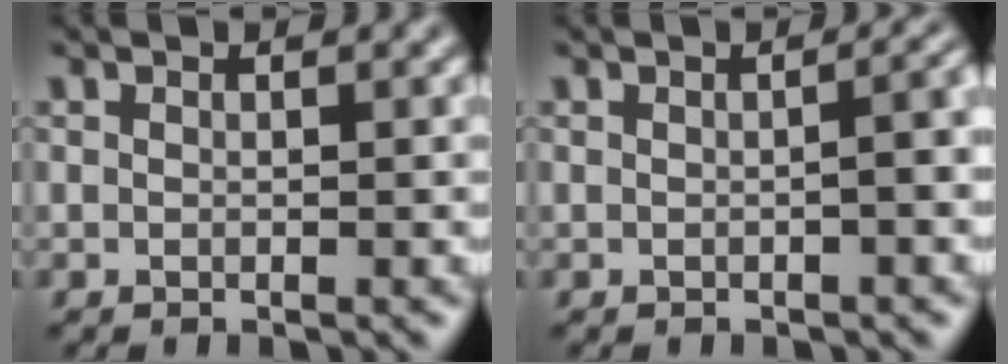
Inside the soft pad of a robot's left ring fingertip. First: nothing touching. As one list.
[{"total": 2.5, "force": [-0.2, 0.9, 2.3], "torque": [-0.014, 0.009, 0.000]}]